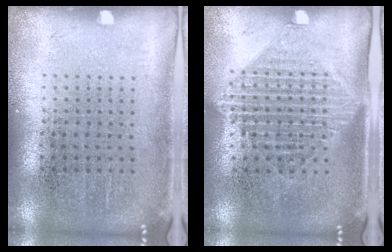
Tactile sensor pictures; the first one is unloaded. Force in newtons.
{"total": 1.5, "press": 1.2, "slide": 0.9}